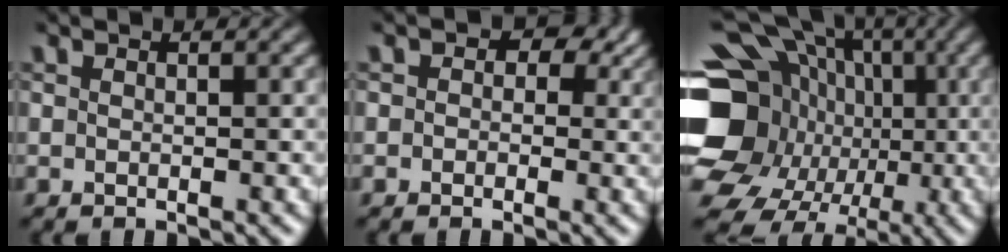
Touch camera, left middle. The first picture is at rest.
{"total": 4.6, "force": [1.5, 3.6, 2.5], "torque": [0.002, 0.010, -0.020]}
{"total": 23.0, "force": [-3.4, 20.6, 9.5], "torque": [-0.191, 0.006, -0.094]}